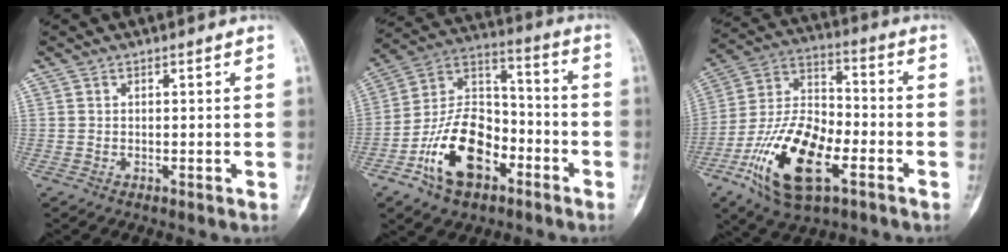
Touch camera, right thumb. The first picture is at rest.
{"total": 16.9, "force": [-7.5, 10.5, 10.9], "torque": [-0.165, 0.065, -0.134]}
{"total": 20.1, "force": [-8.1, 9.6, 15.6], "torque": [-0.292, 0.038, -0.145]}